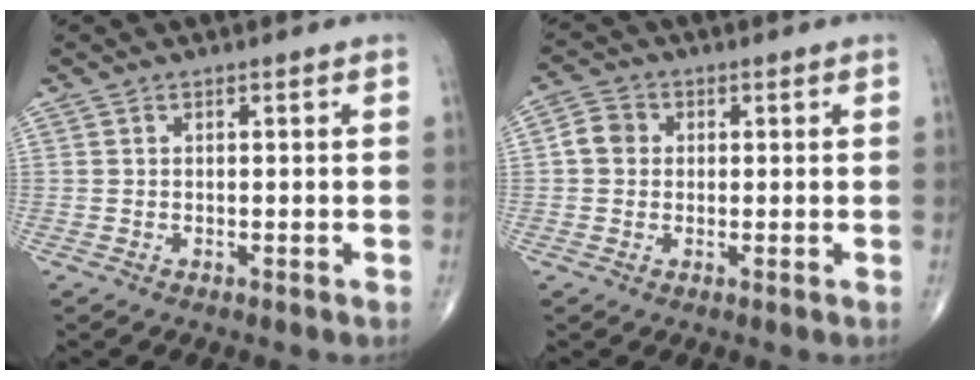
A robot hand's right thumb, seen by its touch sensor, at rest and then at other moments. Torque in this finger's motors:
{"motor_torque": [-0.12, 0.13, 0.08, -0.03, 0.04]}